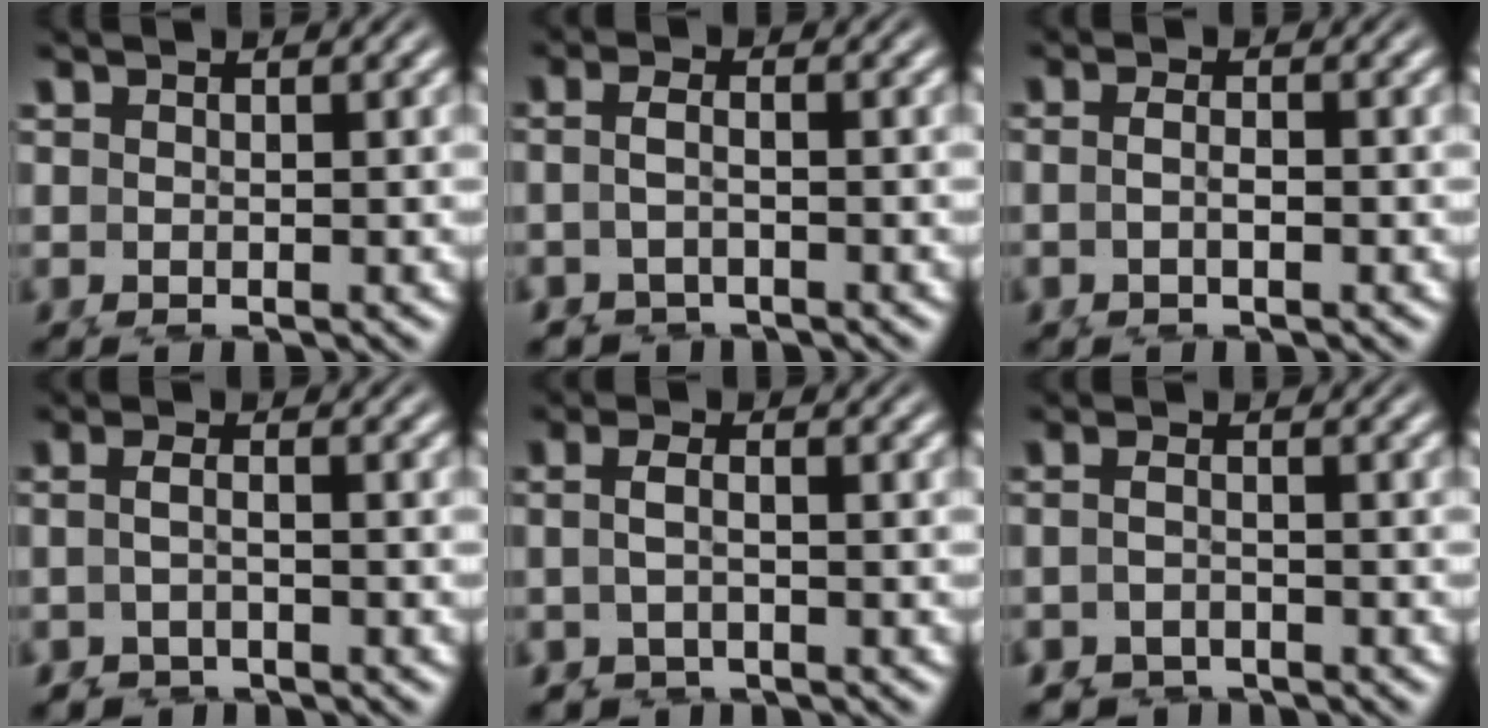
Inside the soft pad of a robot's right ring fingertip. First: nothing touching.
{"total": 2.4, "force": [-1.0, 1.7, 1.3], "torque": [-0.032, -0.004, -0.020]}
{"total": 2.4, "force": [-0.5, 1.1, 2.1], "torque": [-0.036, -0.004, -0.007]}
{"total": 1.9, "force": [-0.9, 1.2, 1.2], "torque": [-0.023, -0.003, -0.018]}
{"total": 2.7, "force": [-0.7, 1.9, 1.8], "torque": [-0.038, -0.003, -0.016]}
{"total": 2.0, "force": [-1.9, 0.7, -0.2], "torque": [-0.002, -0.009, -0.029]}